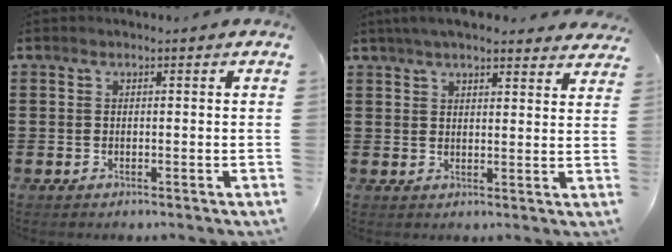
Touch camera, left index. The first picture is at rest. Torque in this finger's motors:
{"motor_torque": [0.85, -0.79, 0.98, 0.10]}